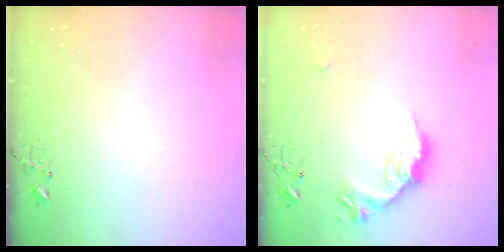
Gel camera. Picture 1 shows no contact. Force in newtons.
{"total": 16.7, "press": 16.7, "slide": 0.9}